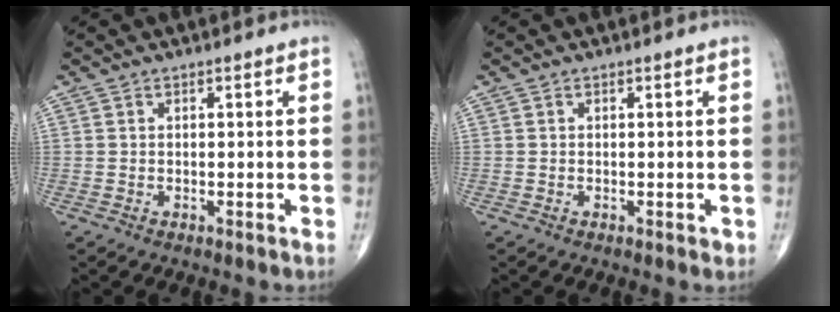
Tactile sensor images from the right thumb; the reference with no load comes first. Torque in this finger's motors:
{"motor_torque": [0.02, 0.16, -0.09, -0.02, 0.03]}